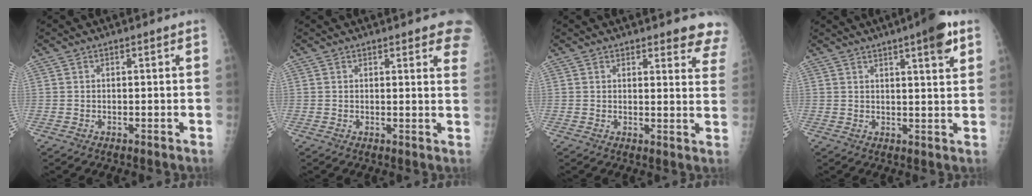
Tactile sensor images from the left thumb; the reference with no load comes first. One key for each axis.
{"total": 7.7, "fx": 6.0, "fy": 2.1, "fz": 4.5, "tx": -0.025, "ty": -0.019, "tz": 0.053}
{"total": 8.8, "fx": 8.1, "fy": 2.4, "fz": 2.7, "tx": 0.017, "ty": -0.040, "tz": 0.063}
{"total": 7.4, "fx": 4.2, "fy": 1.2, "fz": 6.1, "tx": -0.078, "ty": -0.016, "tz": 0.055}